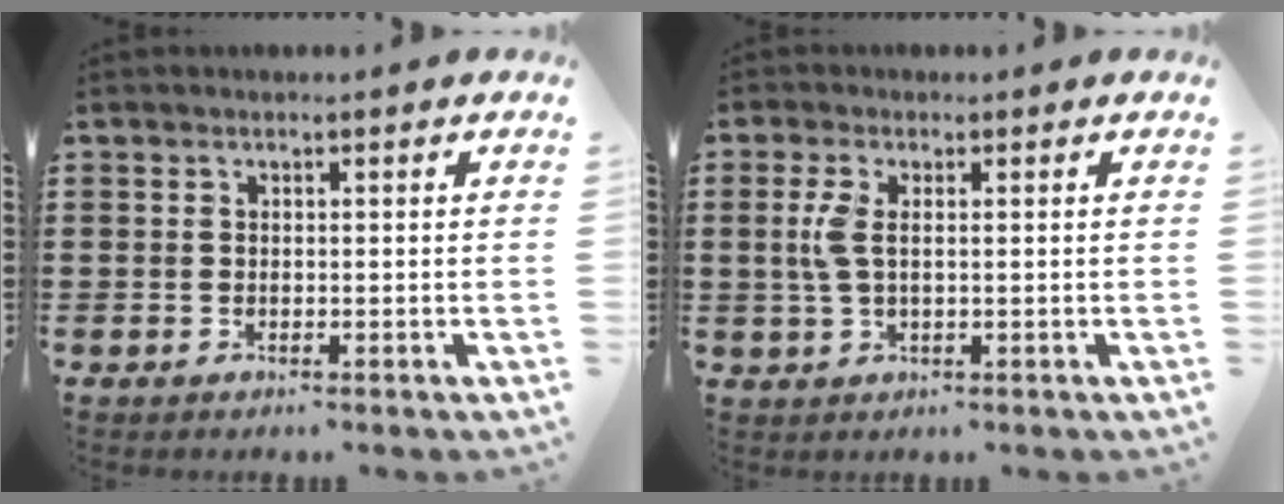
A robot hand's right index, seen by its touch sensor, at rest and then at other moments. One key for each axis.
{"total": 3.5, "fx": 0.5, "fy": 1.4, "fz": 3.1, "tx": -0.078, "ty": 0.001, "tz": 0.002}